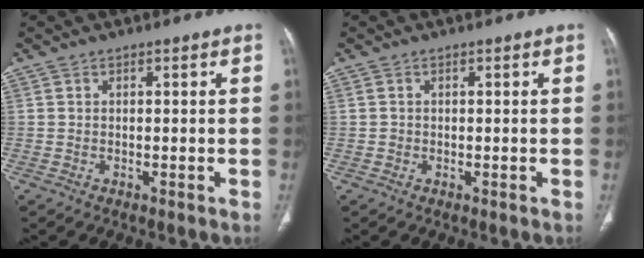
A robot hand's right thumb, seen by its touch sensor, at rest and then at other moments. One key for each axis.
{"total": 0.5, "fx": 0.0, "fy": 0.5, "fz": 0.1, "tx": -0.001, "ty": 0.003, "tz": 0.000}